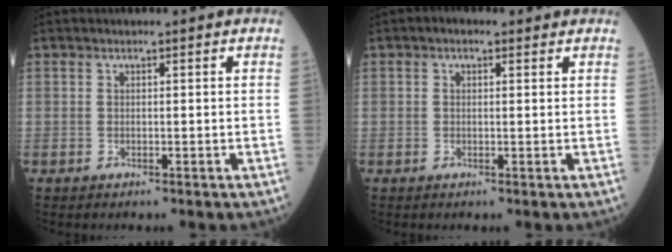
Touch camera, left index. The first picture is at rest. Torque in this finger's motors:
{"motor_torque": [0.26, -0.59, 0.00, -0.05]}